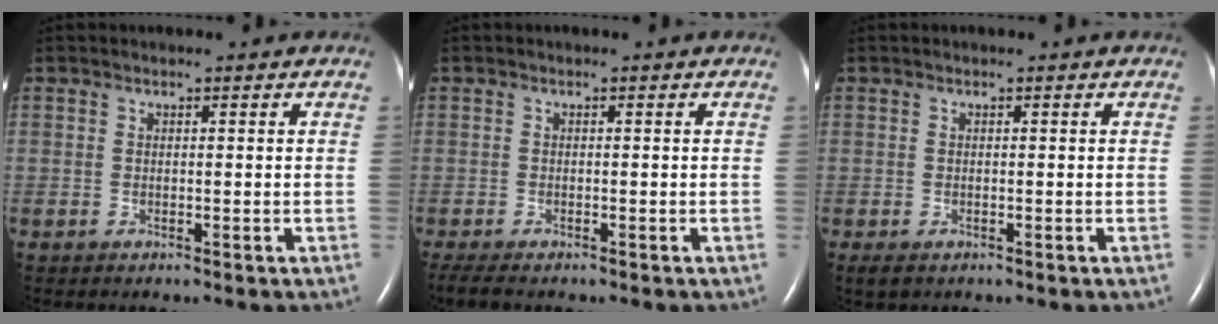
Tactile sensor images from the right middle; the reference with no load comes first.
{"total": 3.3, "force": [-2.7, 0.7, 1.8], "torque": [-0.041, -0.013, -0.044]}
{"total": 1.6, "force": [-0.9, 0.9, 1.0], "torque": [-0.019, -0.003, -0.009]}